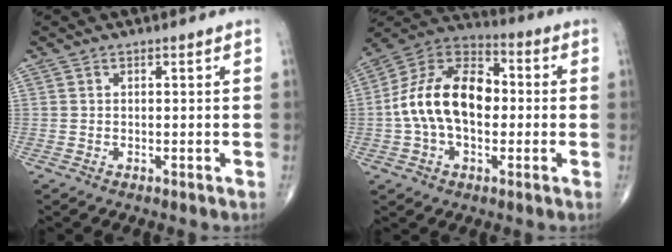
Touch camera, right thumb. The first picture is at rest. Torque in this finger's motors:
{"motor_torque": [1.17, 1.08, 1.33, -0.49, 0.19]}